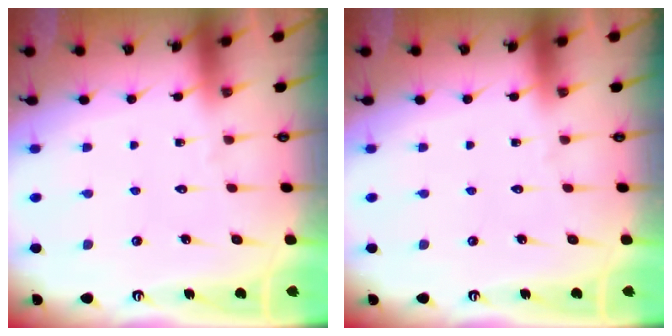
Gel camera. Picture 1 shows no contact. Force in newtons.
{"total": 0.0}